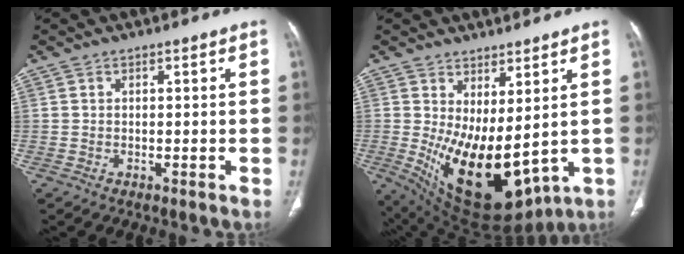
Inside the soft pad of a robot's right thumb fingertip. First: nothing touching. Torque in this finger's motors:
{"motor_torque": [-0.49, 2.51, 1.26, 0.98, 0.61]}